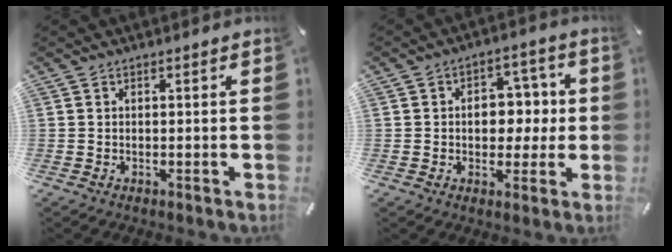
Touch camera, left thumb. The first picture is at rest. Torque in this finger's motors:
{"motor_torque": [1.38, 1.44, 0.89, -0.13, 0.03]}